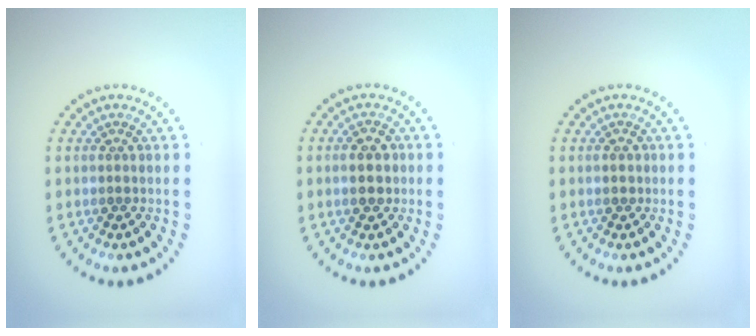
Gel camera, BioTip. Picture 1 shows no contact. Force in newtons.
{"total": 2.4, "press": 2.4, "slide": 0.1}
{"total": 1.4, "press": 1.4, "slide": 0.1}